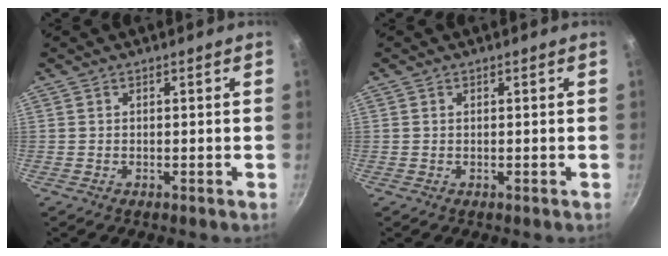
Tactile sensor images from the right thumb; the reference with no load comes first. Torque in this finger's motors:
{"motor_torque": [-0.02, -0.02, -0.31, -0.01, -0.03]}